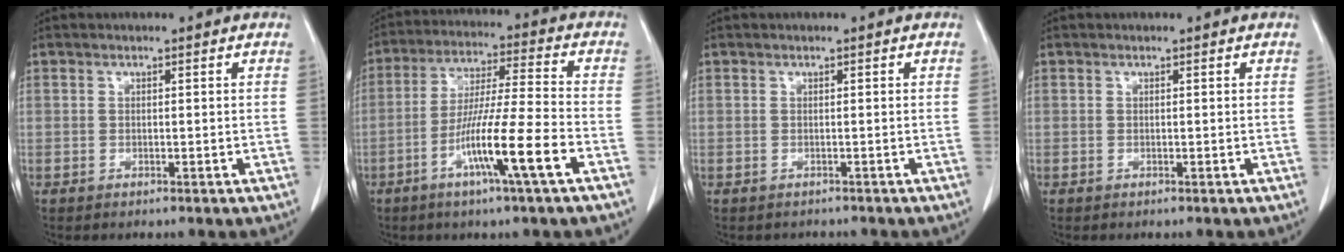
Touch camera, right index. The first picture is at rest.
{"total": 12.5, "force": [-5.5, -0.8, 11.2], "torque": [-0.207, -0.010, -0.102]}
{"total": 1.6, "force": [-1.3, 0.8, 0.0], "torque": [-0.002, -0.001, -0.019]}
{"total": 0.0}